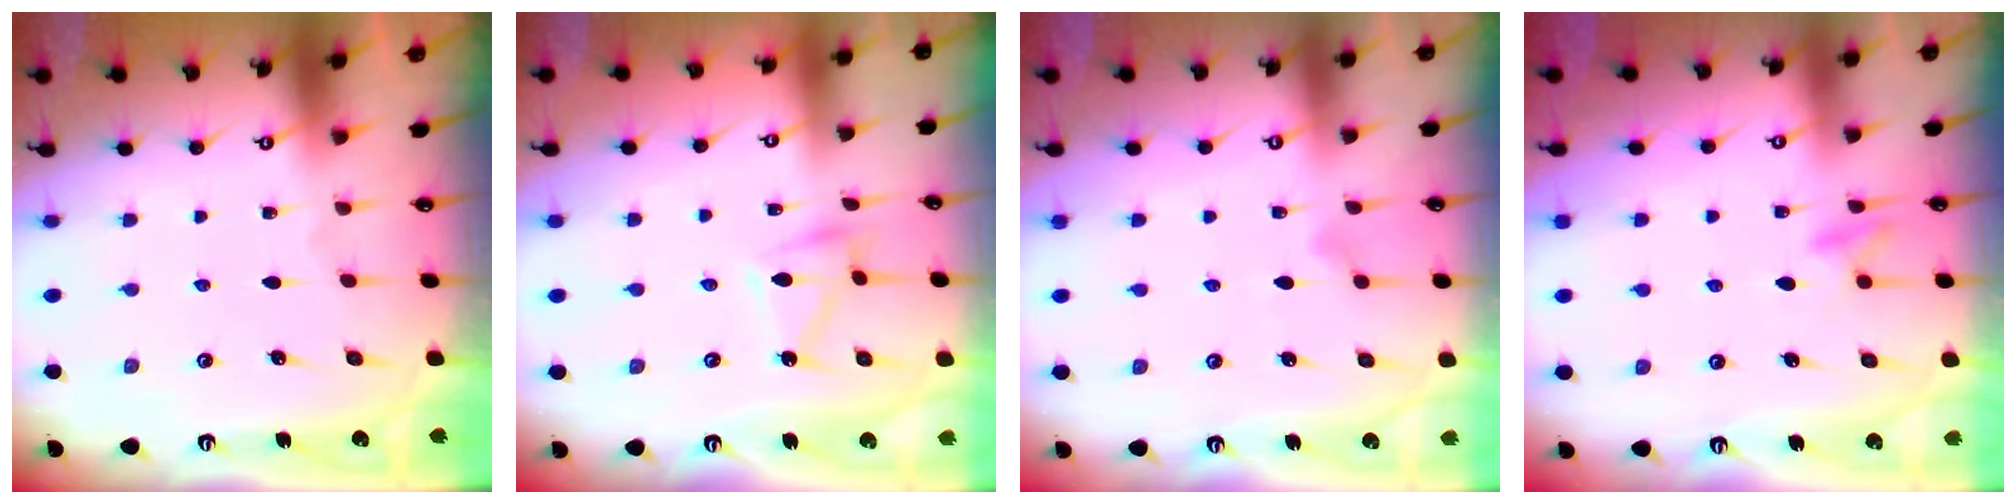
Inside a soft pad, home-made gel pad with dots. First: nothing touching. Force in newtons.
{"total": 6.7, "press": 6.7, "slide": 0.3}
{"total": 8.5, "press": 8.4, "slide": 0.5}
{"total": 8.2, "press": 8.2, "slide": 0.8}